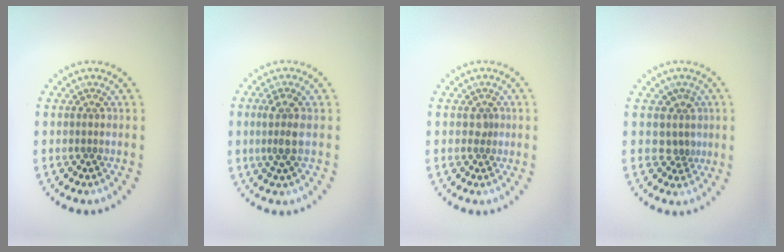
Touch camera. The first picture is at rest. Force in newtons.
{"total": 2.2, "press": 1.8, "slide": 1.2}
{"total": 0.8, "press": 0.5, "slide": 0.5}
{"total": 2.0, "press": 1.5, "slide": 1.3}